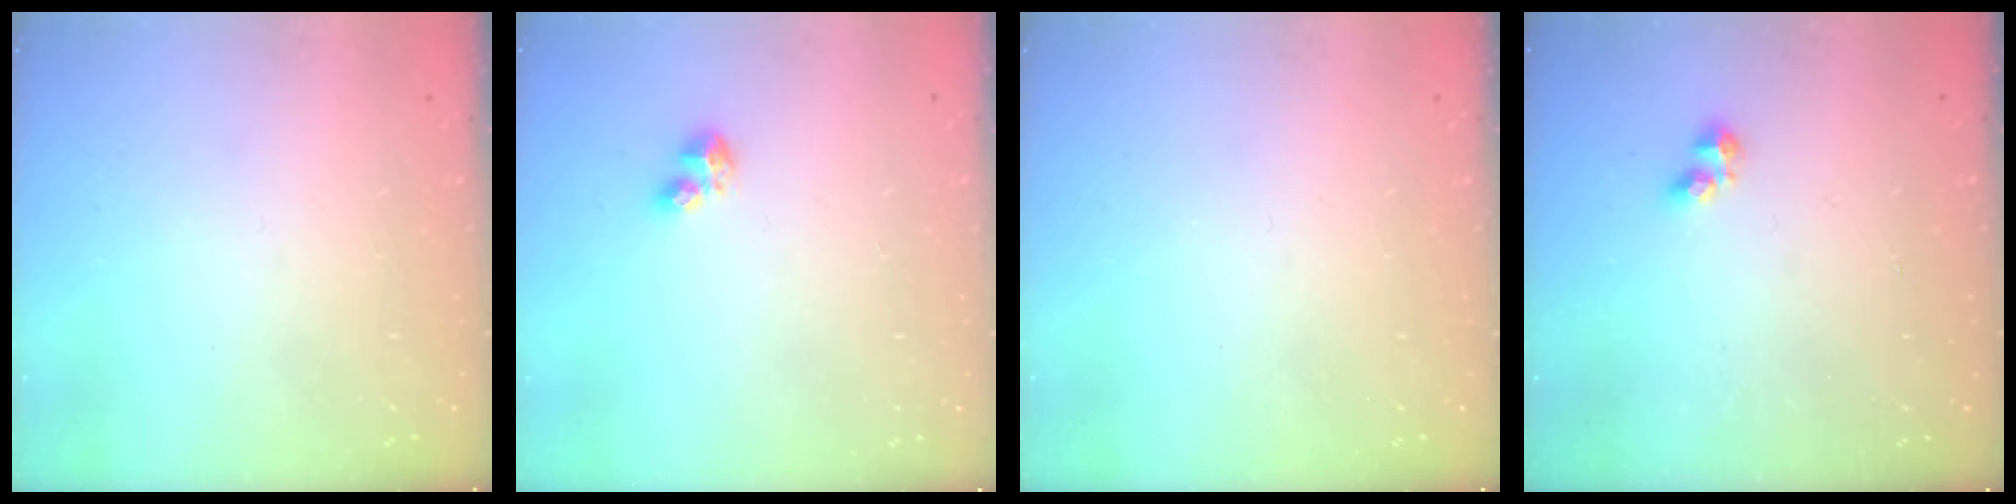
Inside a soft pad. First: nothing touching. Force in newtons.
{"total": 4.6, "press": 4.6, "slide": 0.6}
{"total": 0.0}
{"total": 2.8, "press": 2.7, "slide": 0.5}